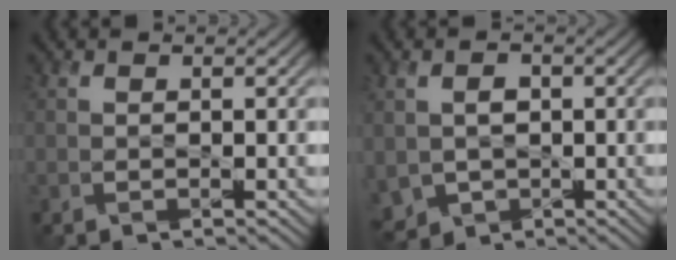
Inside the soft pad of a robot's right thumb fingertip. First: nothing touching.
{"total": 3.7, "force": [-0.4, 3.1, 1.9], "torque": [-0.053, -0.005, -0.005]}